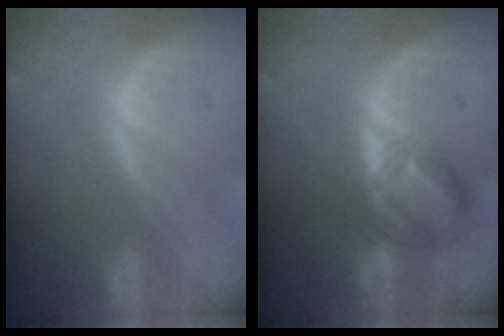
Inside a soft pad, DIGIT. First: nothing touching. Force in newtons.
{"total": 6.5, "press": 6.2, "slide": 1.9}